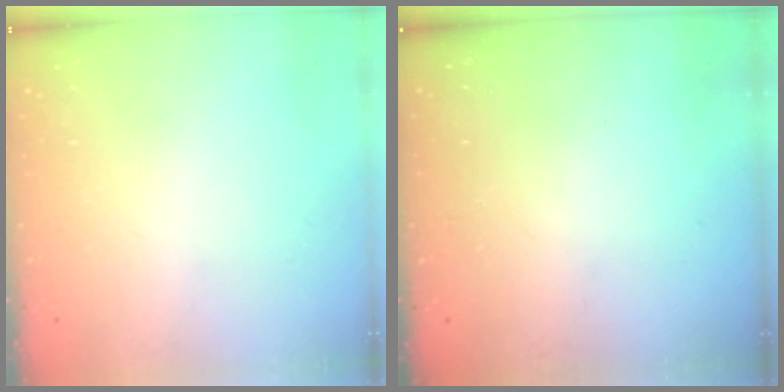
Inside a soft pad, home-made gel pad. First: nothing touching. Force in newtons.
{"total": 3.3, "press": 3.3, "slide": 0.1}